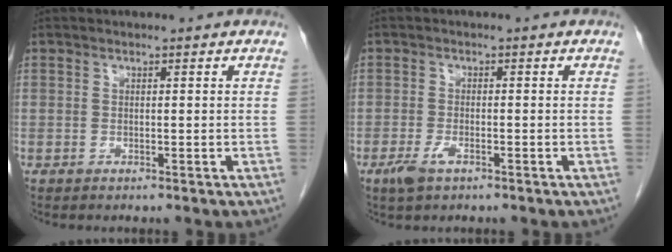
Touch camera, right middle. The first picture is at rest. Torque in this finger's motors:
{"motor_torque": [0.72, -0.43, 0.00, 0.05]}